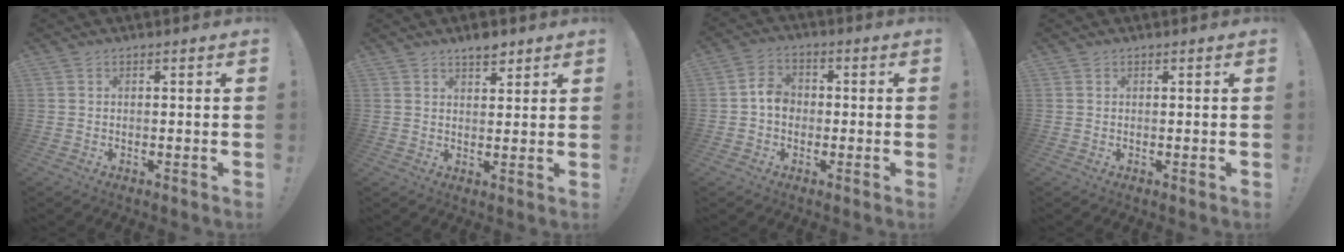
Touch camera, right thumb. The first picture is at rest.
{"total": 4.5, "force": [3.6, 1.6, 2.0], "torque": [-0.015, -0.025, 0.061]}
{"total": 6.6, "force": [-0.8, 5.3, 3.9], "torque": [-0.066, 0.015, -0.013]}
{"total": 0.0}